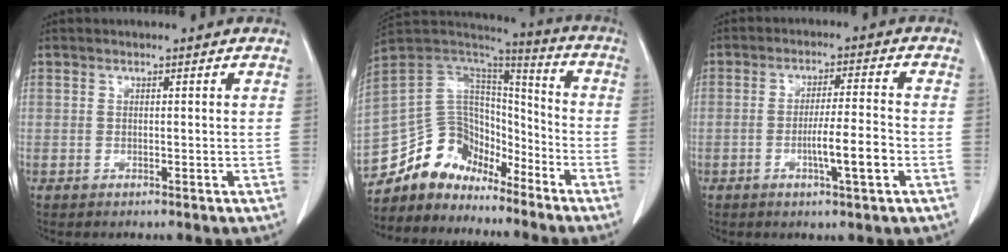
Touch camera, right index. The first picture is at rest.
{"total": 14.2, "force": [-11.8, 7.2, 3.3], "torque": [-0.054, 0.076, -0.215]}
{"total": 6.4, "force": [-2.1, 0.1, 6.1], "torque": [-0.102, -0.002, -0.034]}